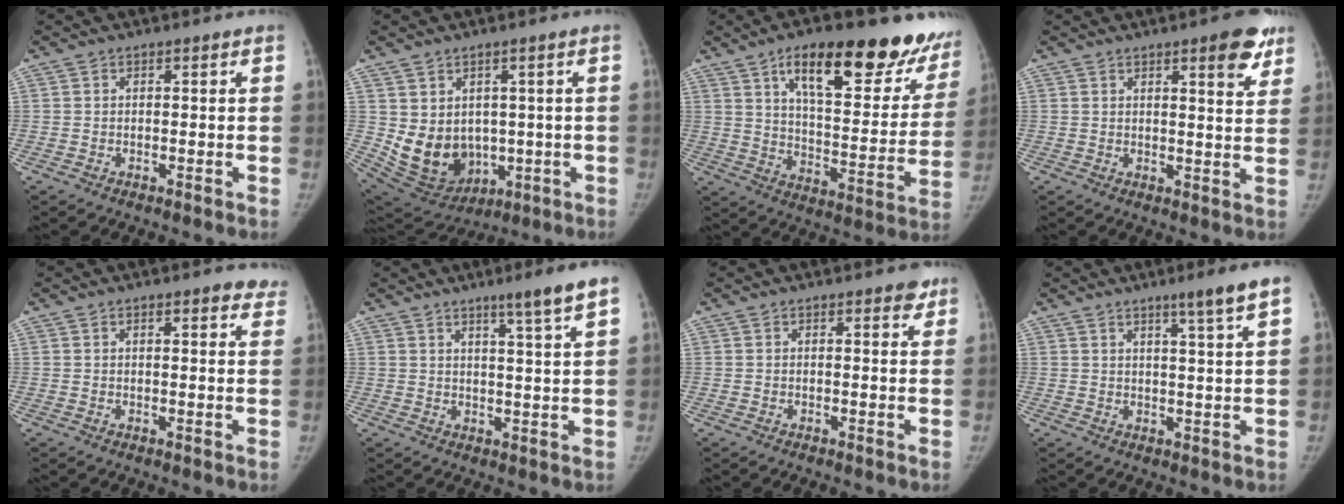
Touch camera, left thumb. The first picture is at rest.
{"total": 12.0, "force": [-0.6, 9.7, 7.0], "torque": [-0.090, -0.007, 0.027]}
{"total": 27.4, "force": [16.9, 10.1, 19.1], "torque": [-0.219, -0.056, 0.243]}
{"total": 7.1, "force": [4.2, 1.9, 5.4], "torque": [-0.051, -0.020, 0.050]}
{"total": 5.8, "force": [4.4, 1.9, 3.2], "torque": [-0.008, -0.011, 0.042]}
{"total": 6.5, "force": [4.3, -0.7, 4.8], "torque": [-0.074, -0.030, 0.065]}
{"total": 2.3, "force": [1.6, 1.0, 1.3], "torque": [-0.003, -0.007, 0.016]}
{"total": 5.8, "force": [3.7, -0.7, 4.4], "torque": [-0.069, -0.026, 0.058]}